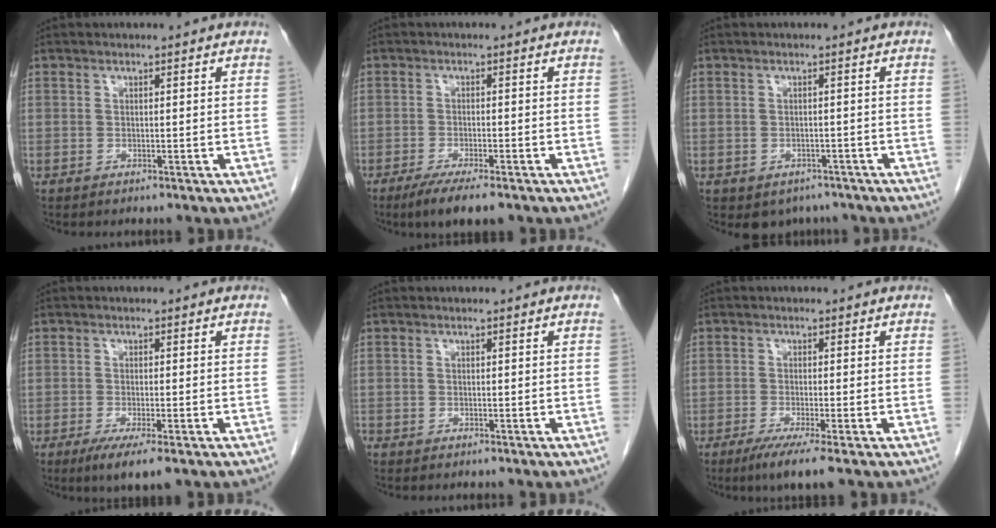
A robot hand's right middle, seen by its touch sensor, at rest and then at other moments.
{"total": 6.4, "force": [-4.5, 1.0, 4.5], "torque": [-0.069, -0.015, -0.068]}
{"total": 3.7, "force": [-2.7, 2.4, 0.8], "torque": [-0.003, 0.005, -0.032]}
{"total": 4.9, "force": [-2.8, 0.5, 4.0], "torque": [-0.067, -0.016, -0.046]}
{"total": 0.0}
{"total": 5.0, "force": [-3.1, -0.3, 3.9], "torque": [-0.065, -0.016, -0.056]}